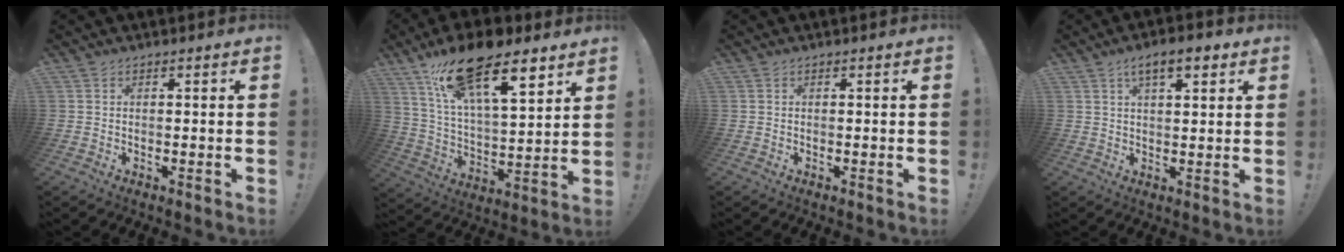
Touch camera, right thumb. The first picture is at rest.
{"total": 22.4, "force": [14.0, 8.0, 15.5], "torque": [-0.266, -0.073, 0.240]}
{"total": 0.0}
{"total": 7.4, "force": [4.0, 2.5, 5.7], "torque": [-0.074, -0.017, 0.065]}